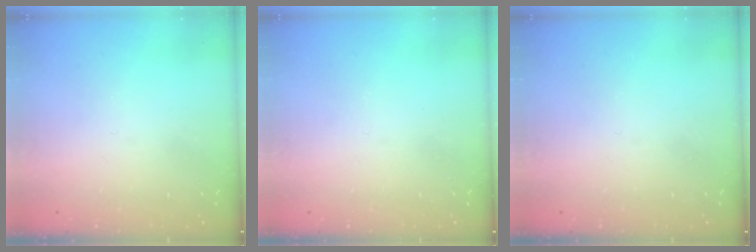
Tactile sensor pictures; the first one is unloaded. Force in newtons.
{"total": 0.0}
{"total": 0.0}